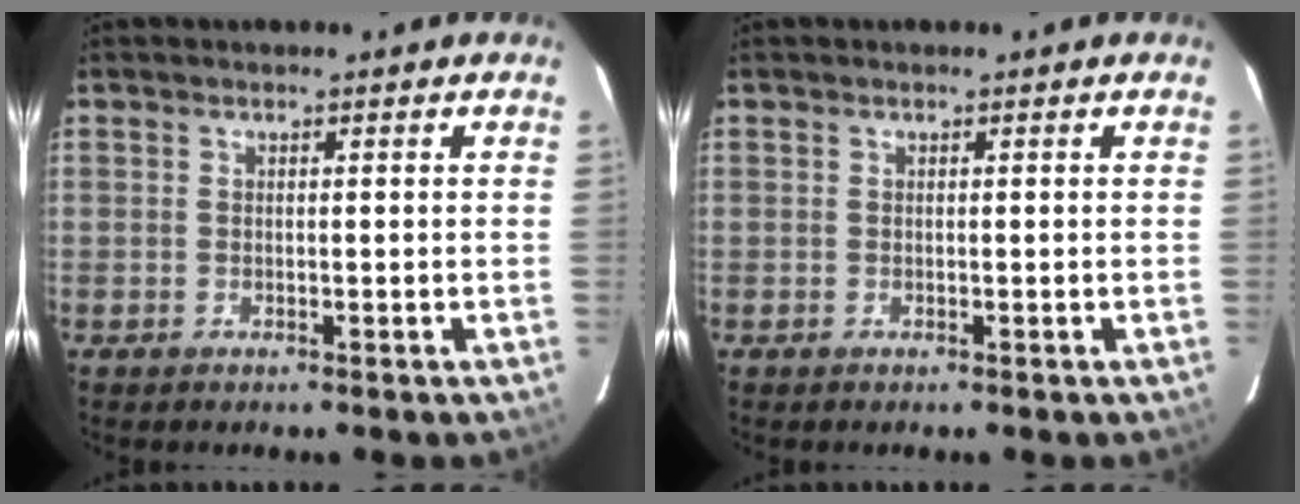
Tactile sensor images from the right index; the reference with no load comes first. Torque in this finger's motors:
{"motor_torque": [0.00, 0.00, 0.00, 0.00]}